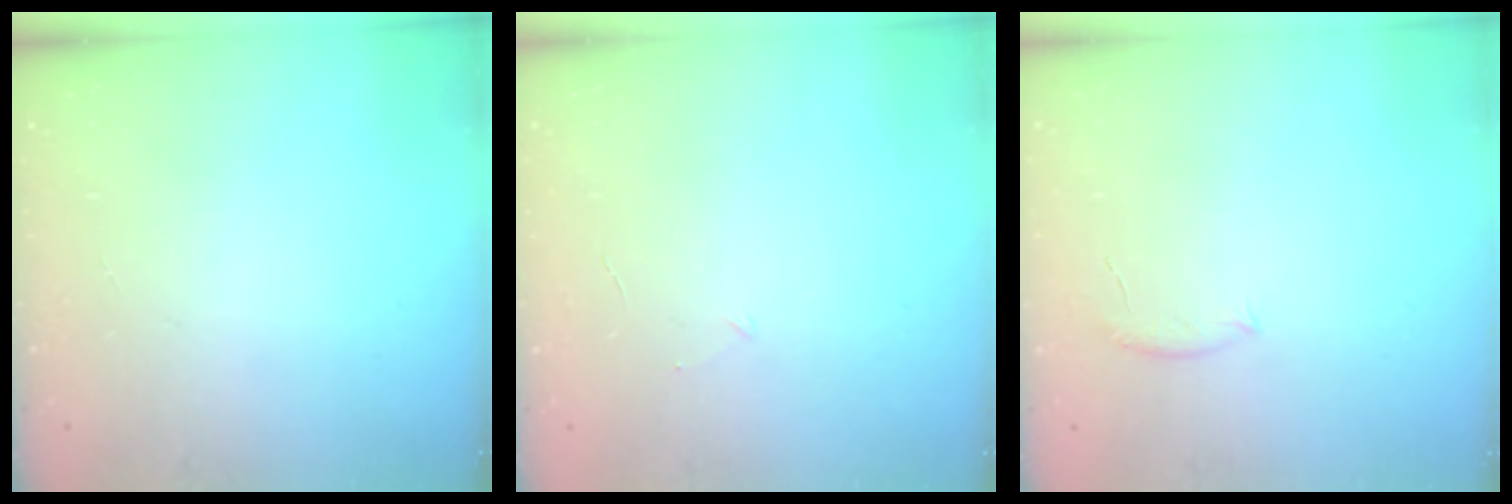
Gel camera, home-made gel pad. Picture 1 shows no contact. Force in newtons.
{"total": 2.5, "press": 2.3, "slide": 0.8}
{"total": 6.5, "press": 6.3, "slide": 1.2}